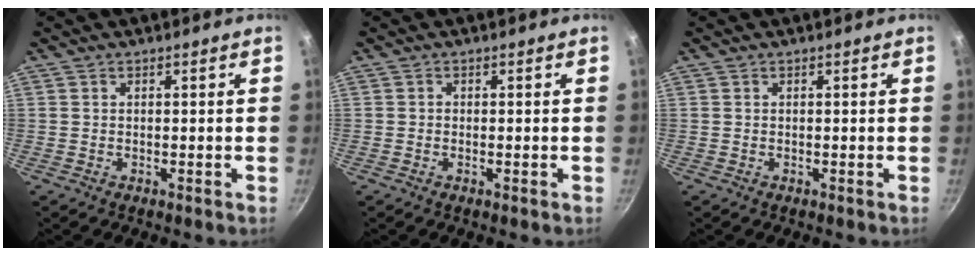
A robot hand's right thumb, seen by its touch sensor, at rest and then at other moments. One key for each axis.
{"total": 0.6, "fx": -0.3, "fy": 0.2, "fz": 0.5, "tx": -0.012, "ty": 0.002, "tz": -0.008}
{"total": 0.0}